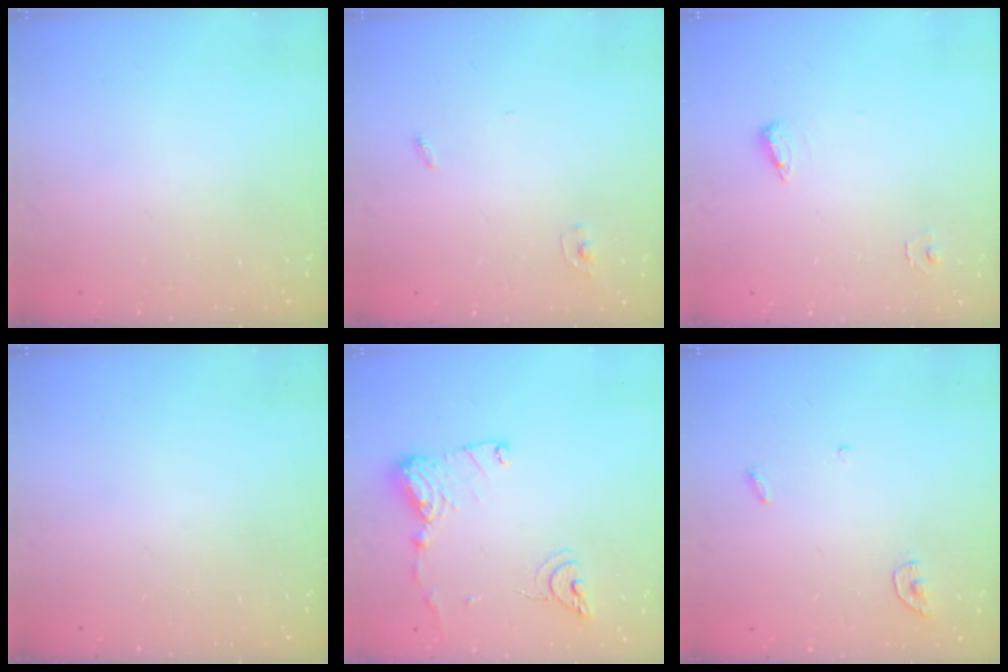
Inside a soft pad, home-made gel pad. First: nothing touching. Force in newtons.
{"total": 2.4, "press": 2.4, "slide": 0.2}
{"total": 6.2, "press": 6.0, "slide": 1.2}
{"total": 0.0}
{"total": 12.7, "press": 12.6, "slide": 1.4}
{"total": 3.8, "press": 3.8, "slide": 0.3}